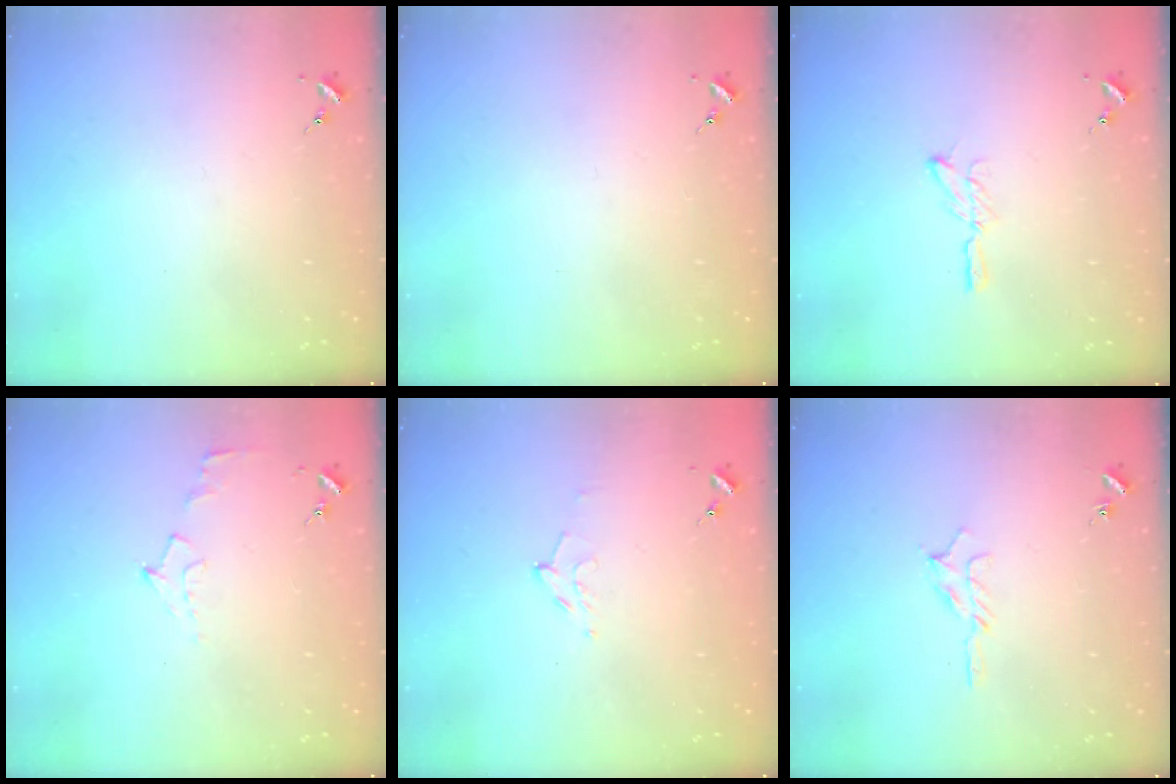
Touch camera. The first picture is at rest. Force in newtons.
{"total": 0.0}
{"total": 5.8, "press": 5.8, "slide": 0.6}
{"total": 5.5, "press": 5.5, "slide": 0.7}
{"total": 6.5, "press": 6.4, "slide": 0.8}
{"total": 5.2, "press": 5.2, "slide": 0.6}